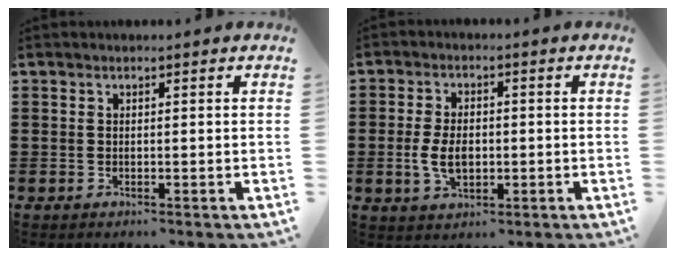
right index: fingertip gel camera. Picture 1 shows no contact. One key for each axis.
{"total": 5.5, "fx": -0.8, "fy": 3.2, "fz": 4.4, "tx": -0.102, "ty": 0.000, "tz": -0.020}